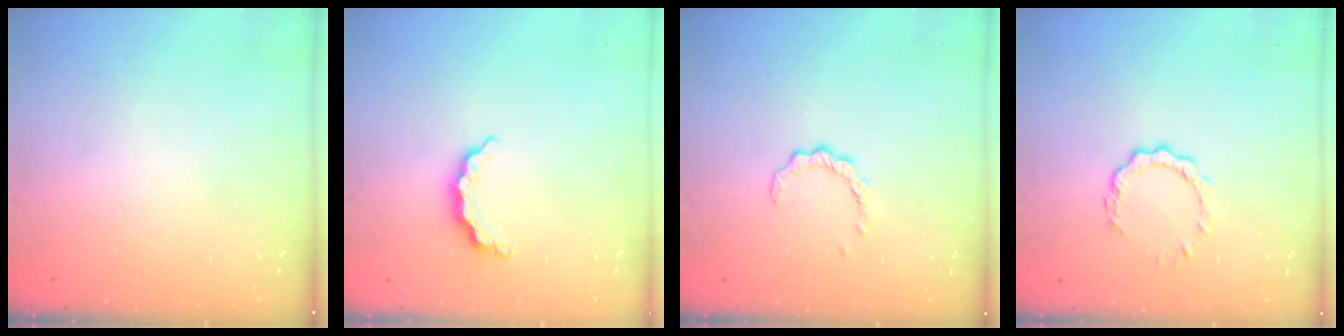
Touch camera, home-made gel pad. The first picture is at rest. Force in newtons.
{"total": 5.3, "press": 5.2, "slide": 0.8}
{"total": 2.9, "press": 2.9, "slide": 0.3}
{"total": 5.0, "press": 4.9, "slide": 0.6}